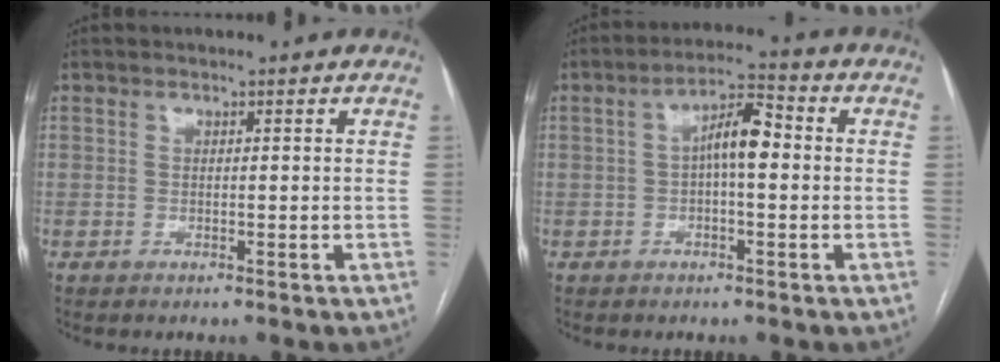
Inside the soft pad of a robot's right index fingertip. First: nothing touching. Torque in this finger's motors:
{"motor_torque": [0.74, 0.04, 0.21, 0.10]}